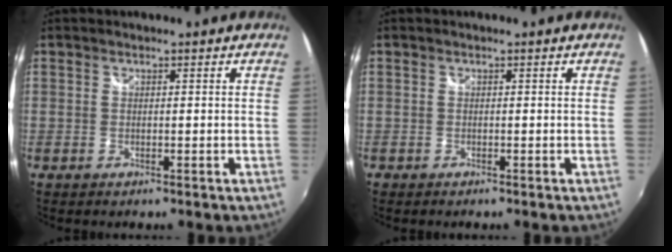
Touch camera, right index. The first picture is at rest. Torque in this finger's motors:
{"motor_torque": [-0.12, 0.06, -0.36, -0.14]}